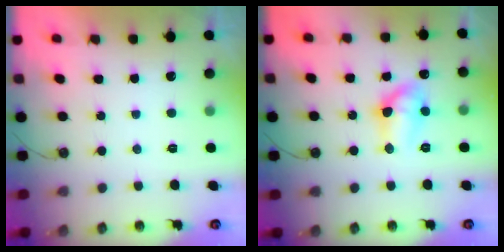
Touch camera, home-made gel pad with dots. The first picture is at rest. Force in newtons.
{"total": 9.7, "press": 9.7, "slide": 0.8}